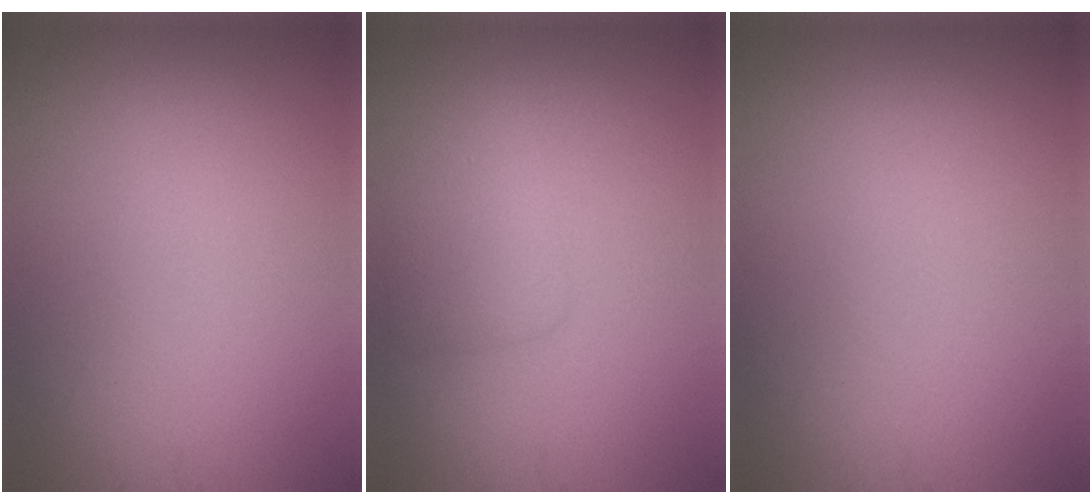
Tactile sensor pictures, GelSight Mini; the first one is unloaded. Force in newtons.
{"total": 2.5, "press": 2.5, "slide": 0.2}
{"total": 0.0}